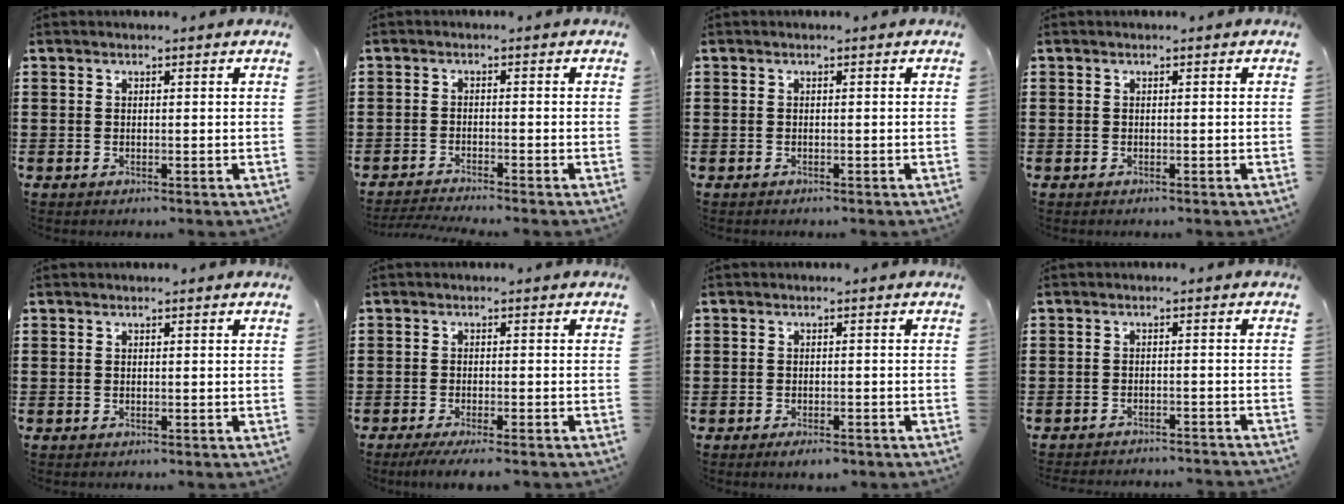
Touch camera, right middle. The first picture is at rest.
{"total": 2.2, "force": [-2.2, -0.2, 0.5], "torque": [-0.017, -0.004, -0.046]}
{"total": 0.0}
{"total": 0.0}
{"total": 0.0}
{"total": 2.2, "force": [-2.0, -0.1, 0.9], "torque": [-0.015, -0.002, -0.038]}
{"total": 1.7, "force": [-1.6, 0.5, 0.4], "torque": [-0.011, -0.002, -0.032]}
{"total": 2.3, "force": [-2.3, -0.1, 0.0], "torque": [-0.006, -0.001, -0.049]}